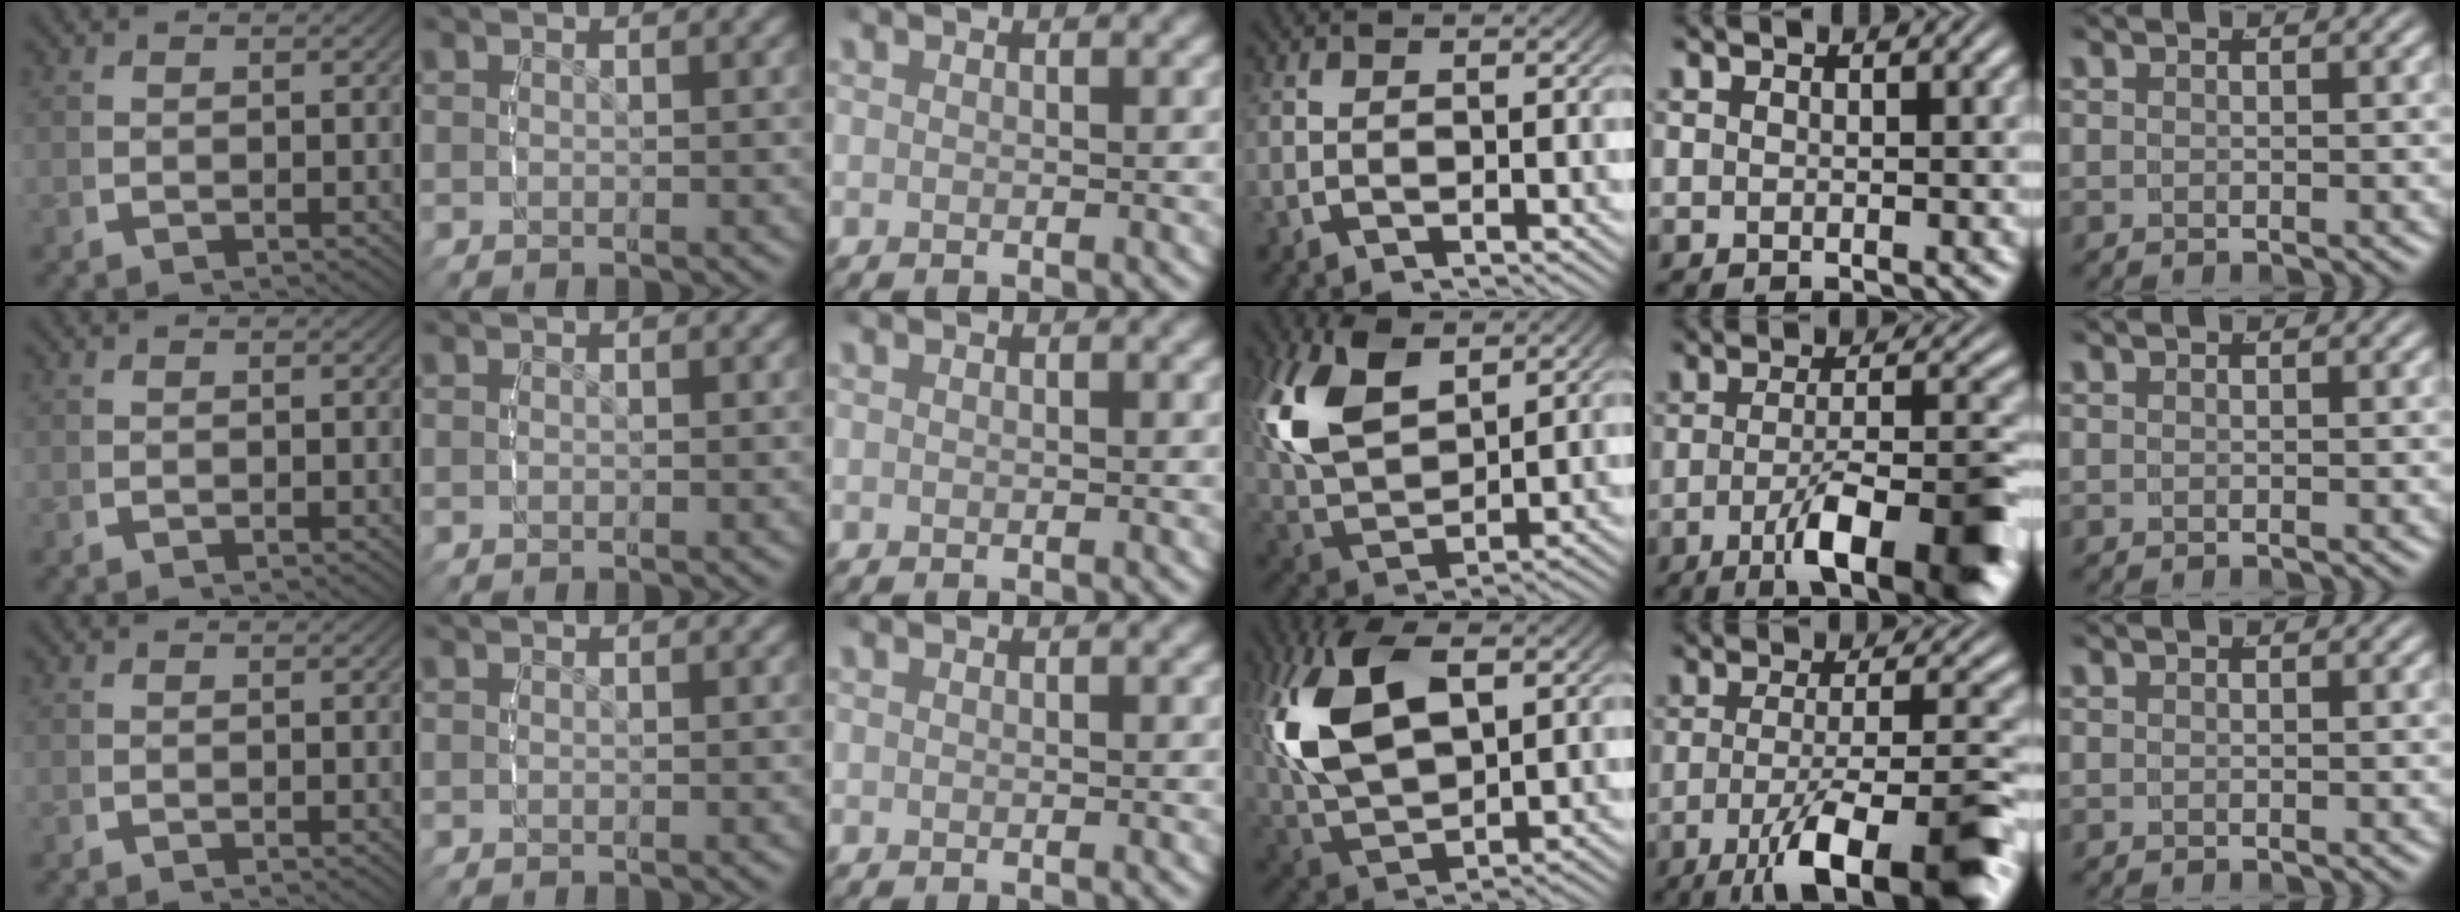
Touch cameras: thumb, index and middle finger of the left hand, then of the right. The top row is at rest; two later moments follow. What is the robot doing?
{"motion": "lift_and_place", "object": "bottle cap"}